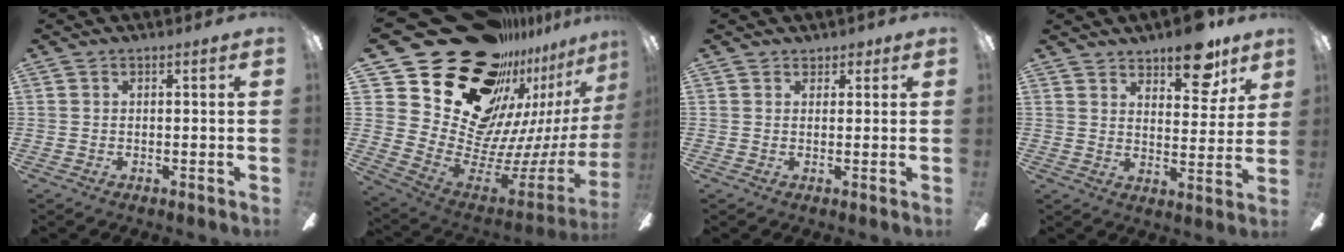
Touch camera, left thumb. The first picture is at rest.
{"total": 31.5, "force": [18.8, 17.9, 17.9], "torque": [-0.278, -0.178, 0.386]}
{"total": 1.8, "force": [1.3, 1.2, 0.3], "torque": [0.010, -0.004, 0.021]}
{"total": 11.4, "force": [8.7, 4.5, 5.7], "torque": [-0.054, -0.053, 0.148]}